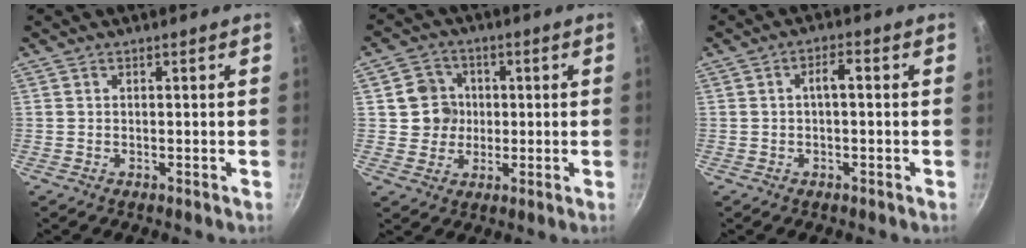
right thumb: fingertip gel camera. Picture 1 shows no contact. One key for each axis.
{"total": 6.7, "fx": 0.7, "fy": 6.4, "fz": 1.7, "tx": 0.011, "ty": 0.005, "tz": 0.005}
{"total": 2.8, "fx": -0.1, "fy": 1.1, "fz": 2.6, "tx": -0.051, "ty": 0.017, "tz": -0.004}